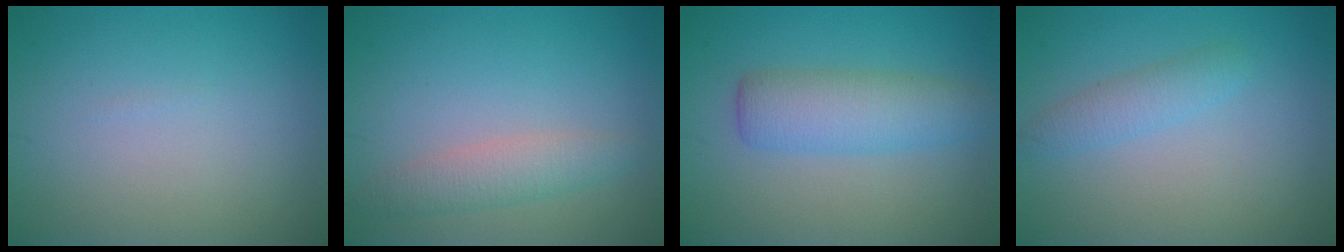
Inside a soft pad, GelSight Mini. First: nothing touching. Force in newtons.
{"total": 2.5, "press": 2.5, "slide": 0.1}
{"total": 4.4, "press": 4.4, "slide": 0.2}
{"total": 2.0, "press": 2.0, "slide": 0.1}